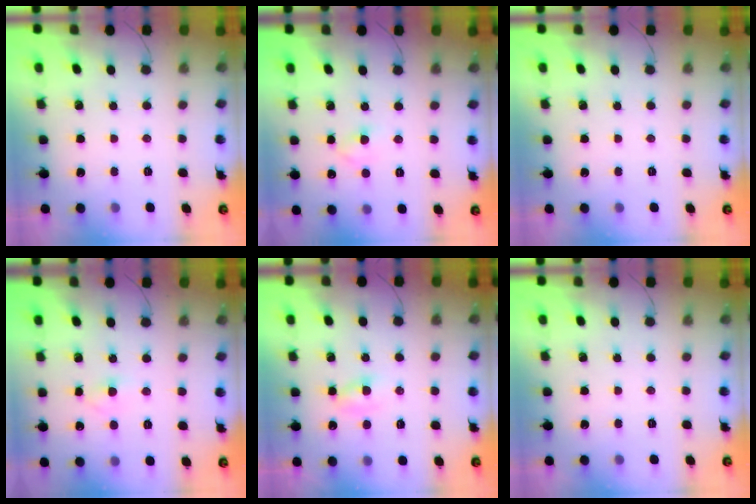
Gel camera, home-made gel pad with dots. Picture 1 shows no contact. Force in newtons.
{"total": 2.8, "press": 2.5, "slide": 1.2}
{"total": 0.0}
{"total": 2.5, "press": 2.3, "slide": 1.0}
{"total": 2.3, "press": 2.1, "slide": 0.9}
{"total": 0.0}